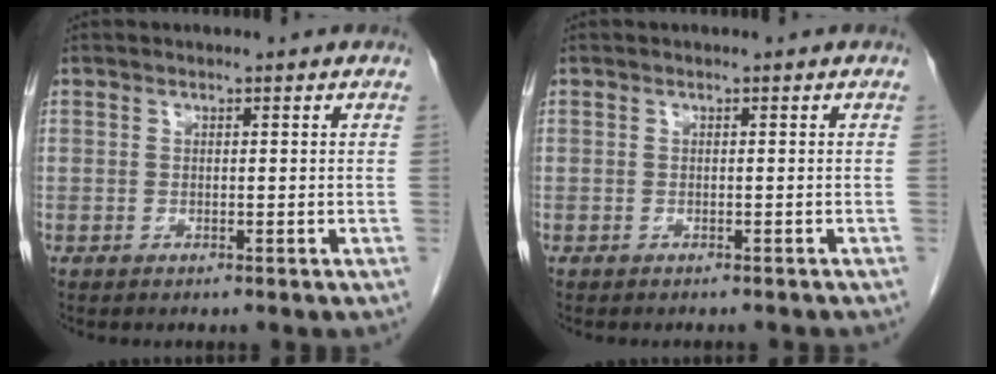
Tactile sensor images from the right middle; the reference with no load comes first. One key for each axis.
{"total": 2.6, "fx": -2.4, "fy": 0.4, "fz": 0.9, "tx": -0.015, "ty": -0.005, "tz": -0.027}